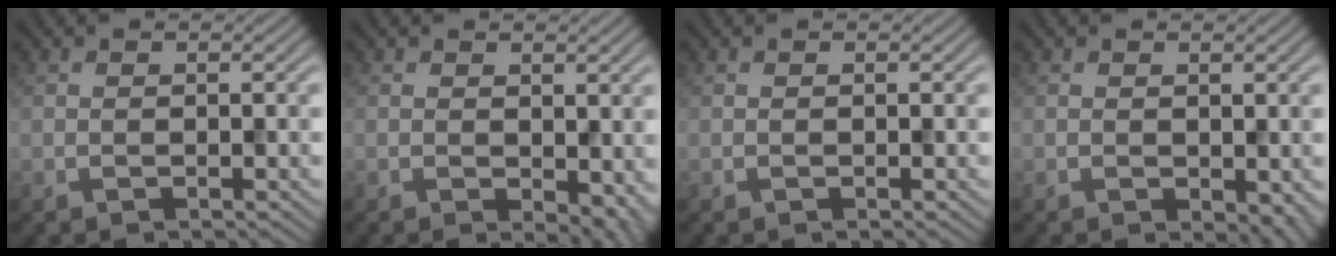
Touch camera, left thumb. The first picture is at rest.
{"total": 4.1, "force": [-0.6, 2.4, 3.2], "torque": [-0.043, -0.017, 0.000]}
{"total": 0.0}
{"total": 2.4, "force": [-0.6, 1.4, 1.9], "torque": [-0.025, -0.012, -0.004]}